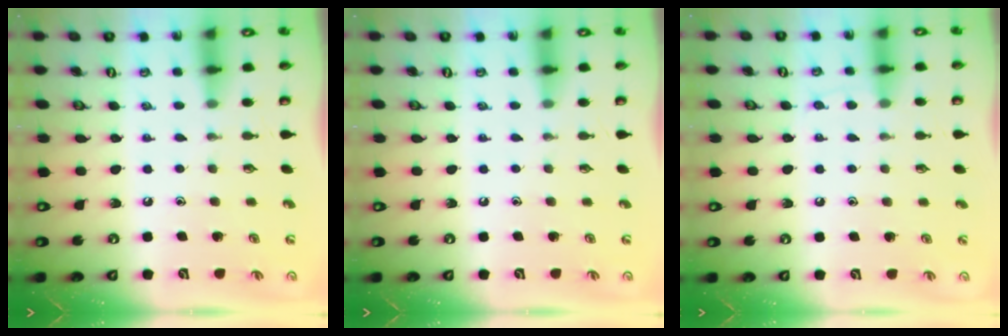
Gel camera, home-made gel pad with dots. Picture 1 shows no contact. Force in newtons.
{"total": 0.0}
{"total": 4.7, "press": 4.7, "slide": 0.6}